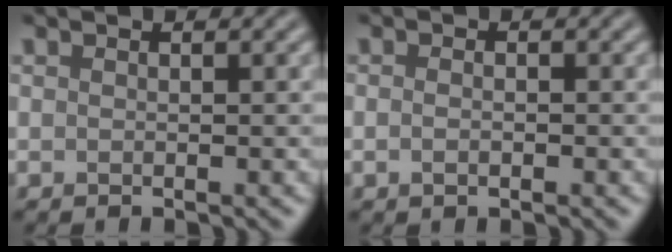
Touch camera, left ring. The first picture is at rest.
{"total": 1.3, "force": [-0.2, 0.8, 1.1], "torque": [-0.015, -0.003, -0.004]}